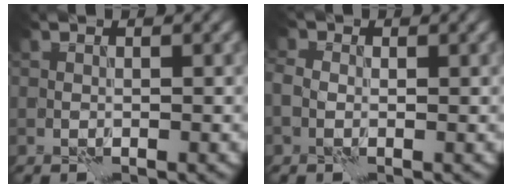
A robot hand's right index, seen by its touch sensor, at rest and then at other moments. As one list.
[{"total": 1.9, "force": [-0.1, 1.6, 1.1], "torque": [-0.018, 0.006, -0.010]}]